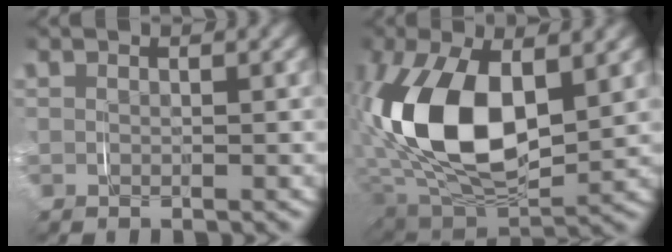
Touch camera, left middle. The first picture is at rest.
{"total": 11.8, "force": [0.6, 6.9, 9.6], "torque": [-0.230, -0.012, 0.016]}